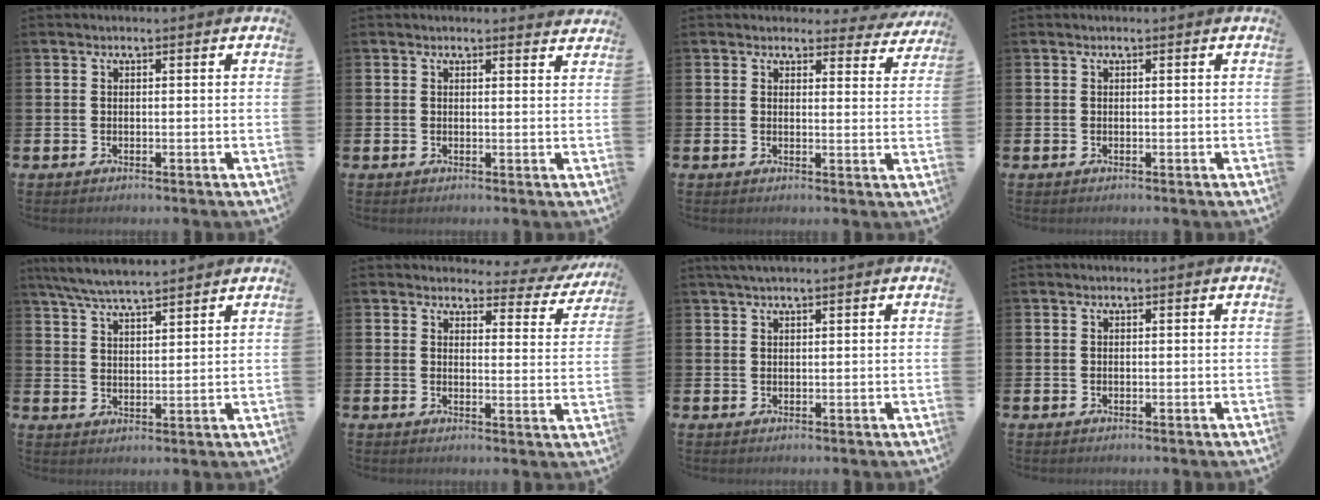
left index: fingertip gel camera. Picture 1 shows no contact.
{"total": 1.2, "force": [1.2, 0.2, 0.0], "torque": [0.008, -0.005, 0.021]}
{"total": 2.7, "force": [2.5, 1.1, 0.2], "torque": [0.006, -0.018, 0.039]}
{"total": 0.0}
{"total": 6.1, "force": [5.9, 0.4, 1.8], "torque": [-0.054, -0.021, 0.107]}
{"total": 2.7, "force": [2.3, 1.2, 0.4], "torque": [-0.011, -0.021, 0.033]}
{"total": 1.7, "force": [1.4, 0.2, 1.0], "torque": [-0.017, 0.003, 0.024]}
{"total": 0.0}